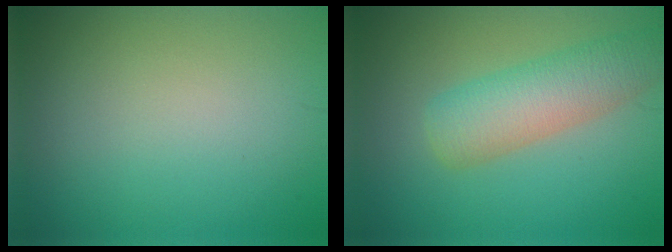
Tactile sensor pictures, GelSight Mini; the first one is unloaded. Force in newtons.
{"total": 5.3, "press": 5.3, "slide": 0.4}